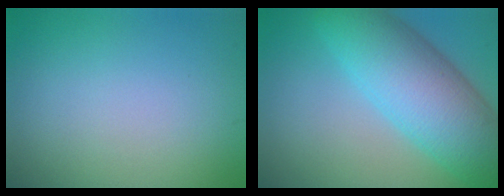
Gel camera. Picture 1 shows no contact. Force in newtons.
{"total": 10.0, "press": 10.0, "slide": 0.2}